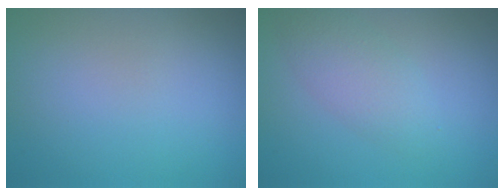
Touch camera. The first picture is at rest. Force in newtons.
{"total": 2.7, "press": 2.7, "slide": 0.0}